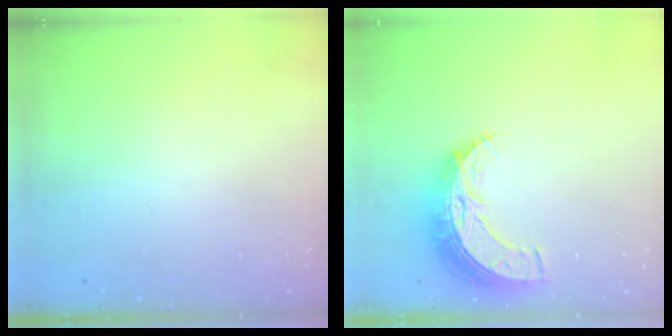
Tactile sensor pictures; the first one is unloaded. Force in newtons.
{"total": 11.5, "press": 11.5, "slide": 0.9}